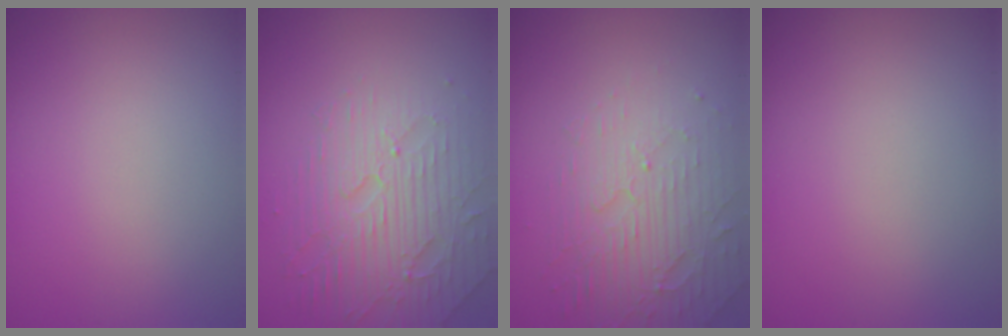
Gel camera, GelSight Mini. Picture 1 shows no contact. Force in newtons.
{"total": 4.4, "press": 4.1, "slide": 1.4}
{"total": 5.2, "press": 3.2, "slide": 4.0}
{"total": 0.0}